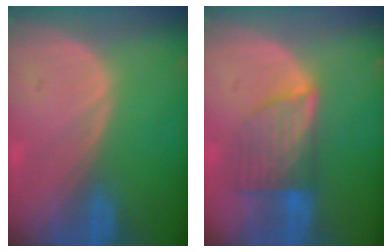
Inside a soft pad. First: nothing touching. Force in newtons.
{"total": 7.2, "press": 6.3, "slide": 3.4}